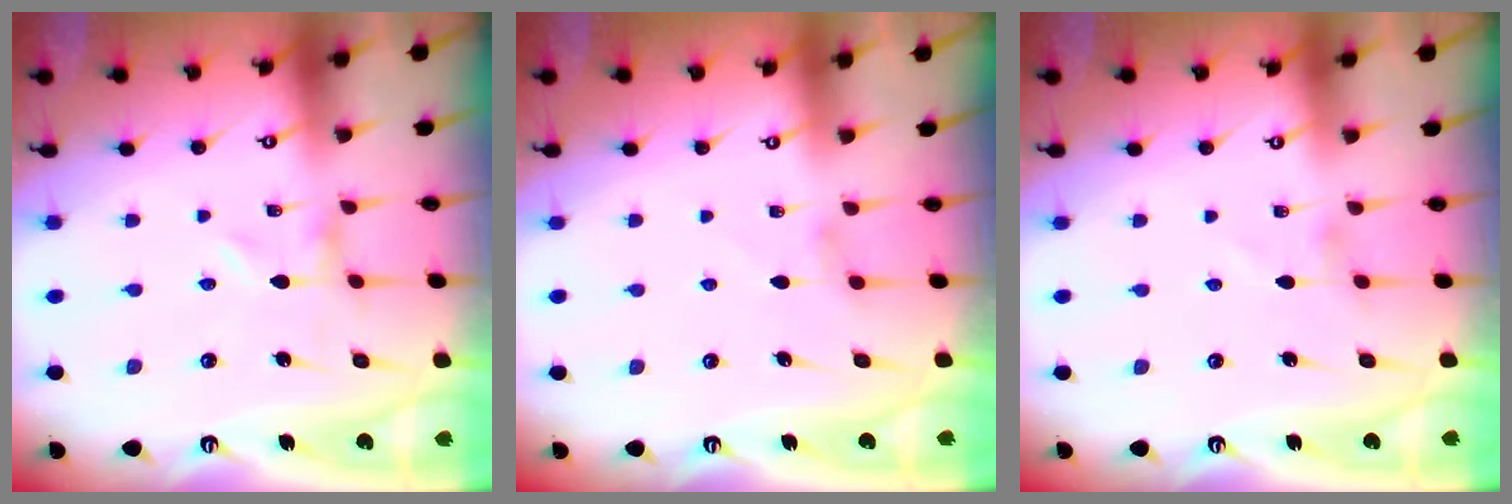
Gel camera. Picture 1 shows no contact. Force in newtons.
{"total": 3.1, "press": 3.1, "slide": 0.4}
{"total": 1.5, "press": 1.5, "slide": 0.4}